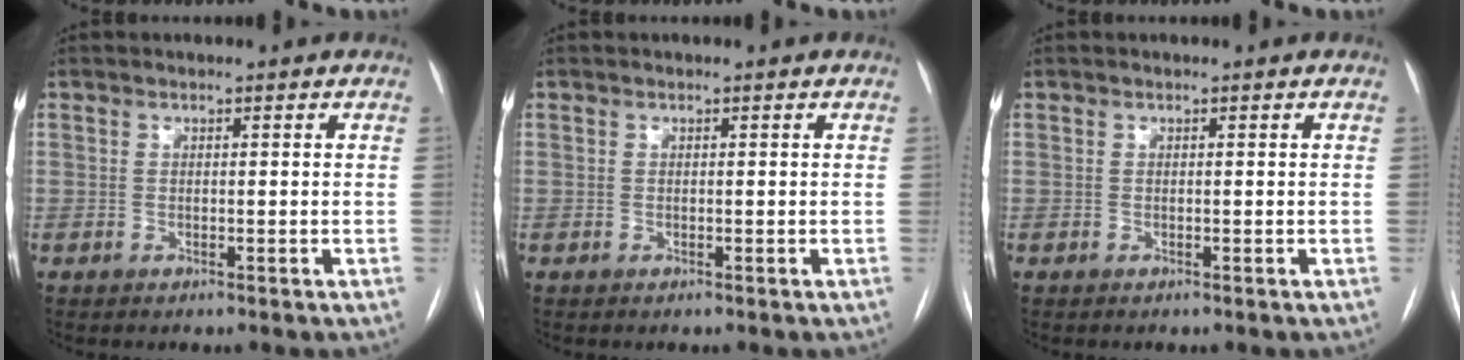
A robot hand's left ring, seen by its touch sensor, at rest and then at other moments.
{"total": 0.0}
{"total": 0.0}